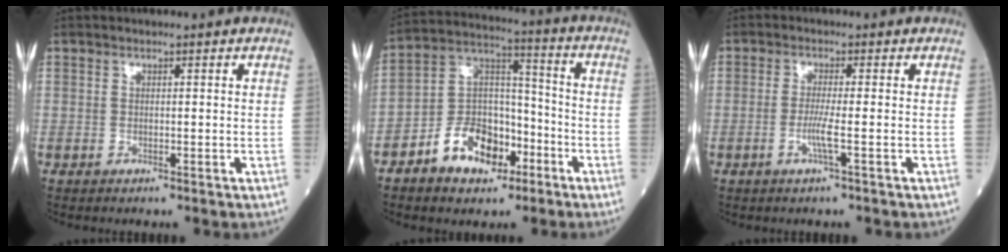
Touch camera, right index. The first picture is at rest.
{"total": 11.7, "force": [-6.2, 7.0, 7.0], "torque": [-0.140, 0.027, -0.107]}
{"total": 2.9, "force": [-1.0, -0.6, 2.6], "torque": [-0.060, -0.005, -0.022]}